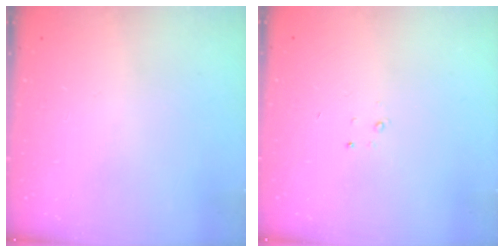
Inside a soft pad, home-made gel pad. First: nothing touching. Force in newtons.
{"total": 1.5, "press": 1.5, "slide": 0.2}